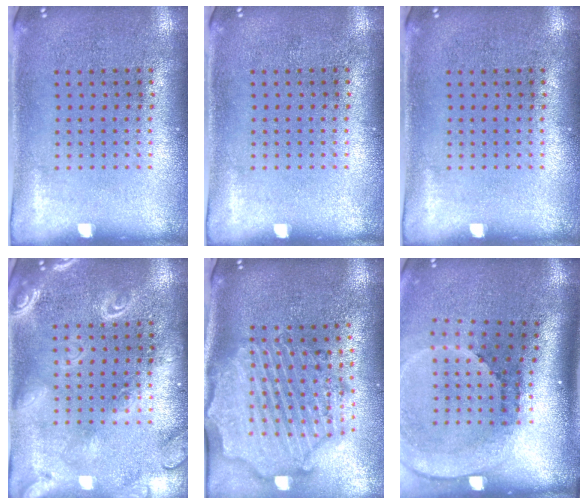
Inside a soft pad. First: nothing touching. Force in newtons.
{"total": 0.0}
{"total": 0.0}
{"total": 2.5, "press": 2.5, "slide": 0.2}
{"total": 3.2, "press": 2.7, "slide": 1.7}
{"total": 2.6, "press": 1.8, "slide": 1.8}